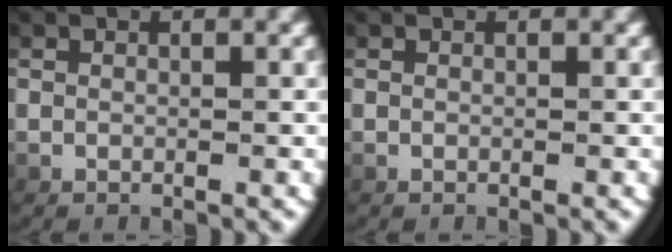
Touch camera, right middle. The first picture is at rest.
{"total": 0.0}